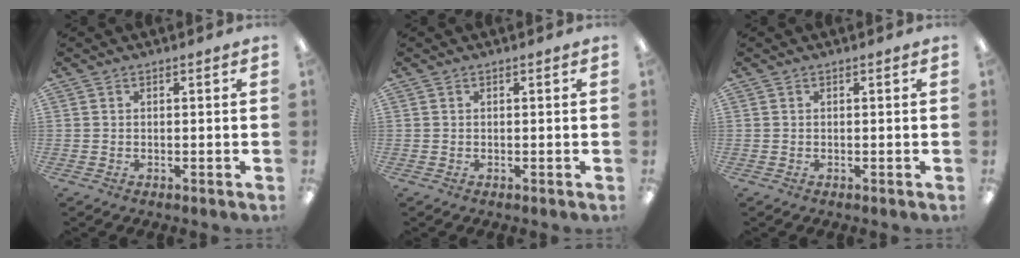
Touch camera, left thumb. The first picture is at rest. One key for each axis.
{"total": 0.0}
{"total": 0.0}